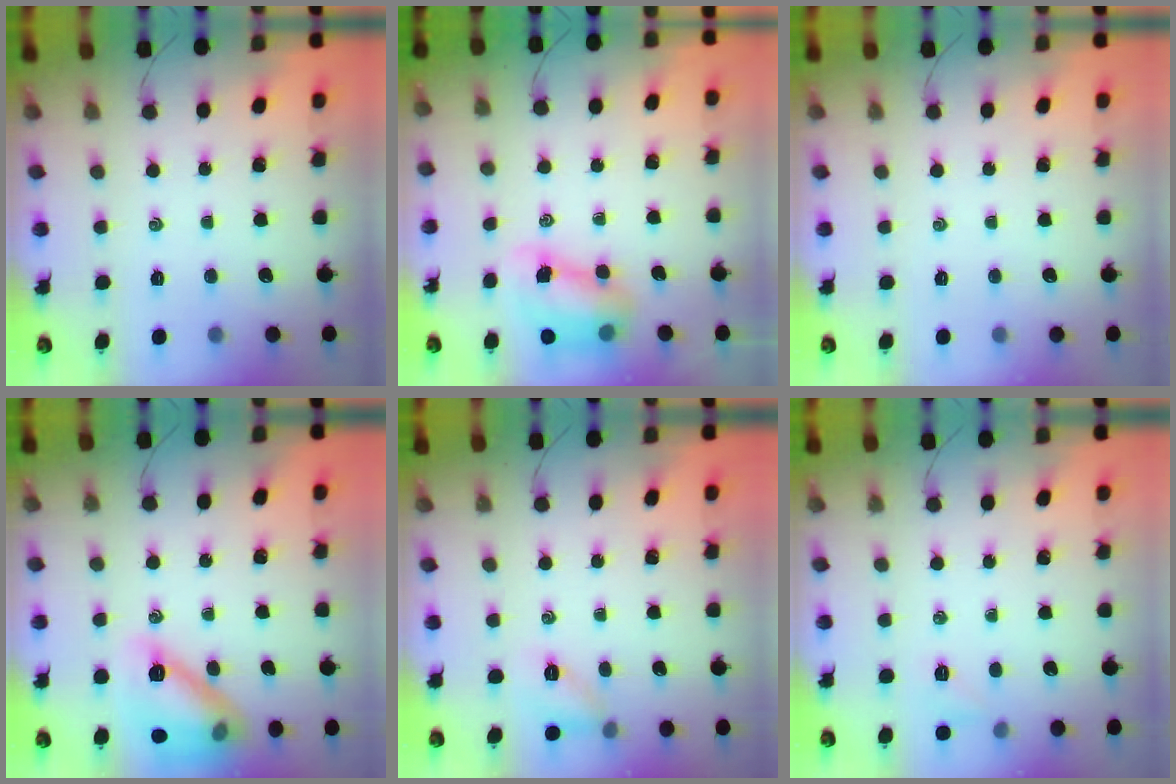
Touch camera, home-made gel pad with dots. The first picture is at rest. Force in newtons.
{"total": 7.9, "press": 7.8, "slide": 1.2}
{"total": 0.0}
{"total": 15.4, "press": 15.4, "slide": 0.2}
{"total": 7.2, "press": 7.1, "slide": 0.9}
{"total": 5.5, "press": 5.4, "slide": 1.2}